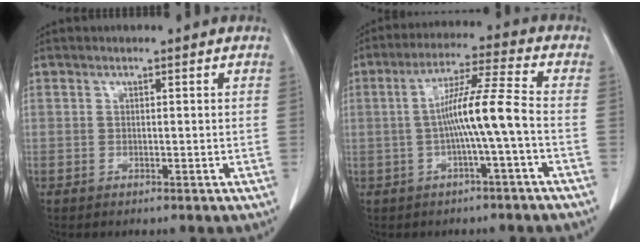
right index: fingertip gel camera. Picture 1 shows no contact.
{"total": 8.5, "force": [-1.5, -1.0, 8.4], "torque": [-0.154, 0.015, -0.027]}